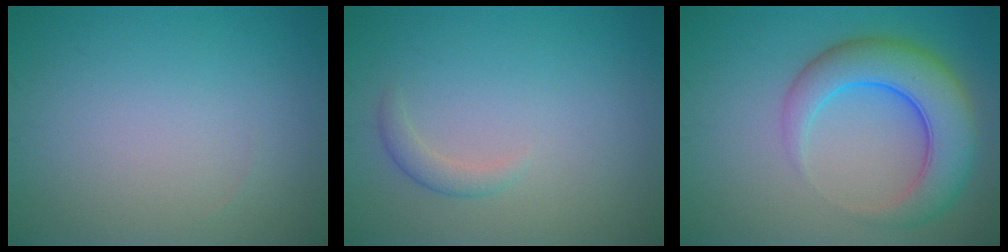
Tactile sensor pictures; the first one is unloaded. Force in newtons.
{"total": 1.3, "press": 1.3, "slide": 0.1}
{"total": 7.1, "press": 7.1, "slide": 0.2}